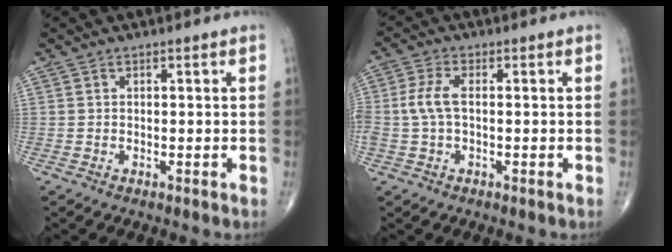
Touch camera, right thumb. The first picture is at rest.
{"total": 4.8, "force": [-0.1, 2.3, 4.3], "torque": [-0.116, 0.009, -0.005]}